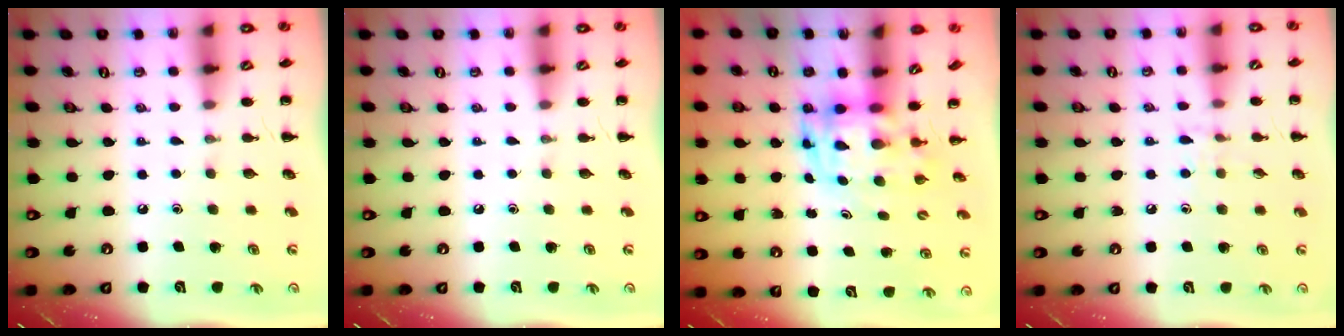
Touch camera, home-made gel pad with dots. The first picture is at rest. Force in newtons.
{"total": 0.0}
{"total": 3.5, "press": 3.4, "slide": 0.7}
{"total": 6.8, "press": 6.6, "slide": 1.8}